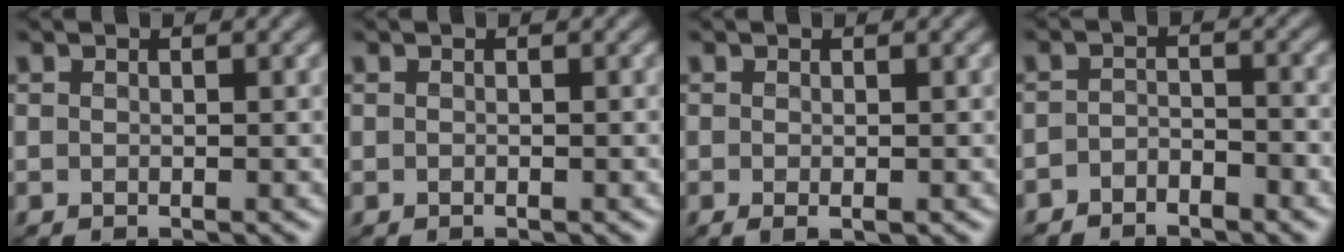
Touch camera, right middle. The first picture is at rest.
{"total": 0.0}
{"total": 1.2, "force": [-0.4, 0.4, 1.0], "torque": [-0.016, -0.002, -0.006]}
{"total": 2.3, "force": [-2.1, 0.7, 0.7], "torque": [-0.012, 0.006, -0.044]}